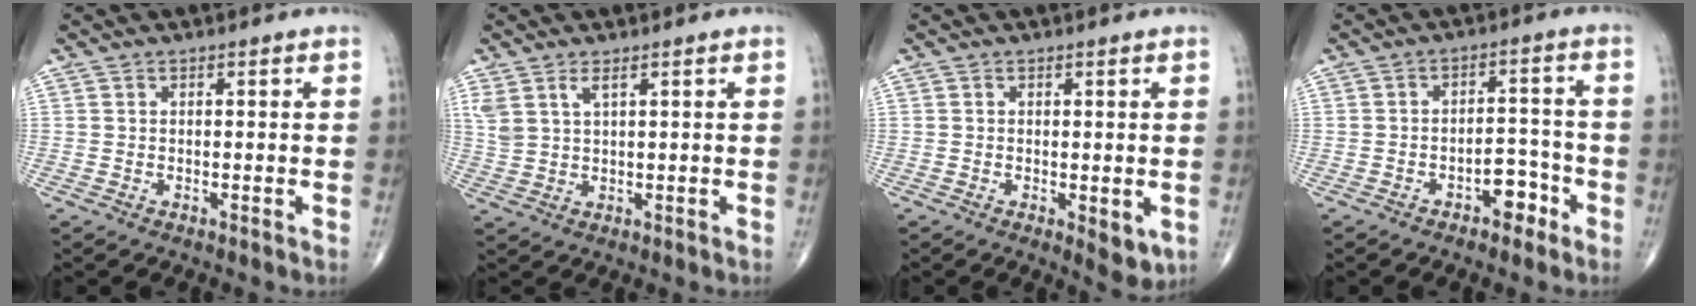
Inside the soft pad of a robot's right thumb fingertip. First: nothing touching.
{"total": 3.9, "force": [2.3, 1.4, 2.9], "torque": [-0.067, -0.005, 0.054]}
{"total": 4.1, "force": [-0.9, 1.8, 3.6], "torque": [-0.039, -0.011, -0.007]}
{"total": 5.3, "force": [-3.0, 3.0, 3.2], "torque": [-0.025, 0.032, -0.046]}